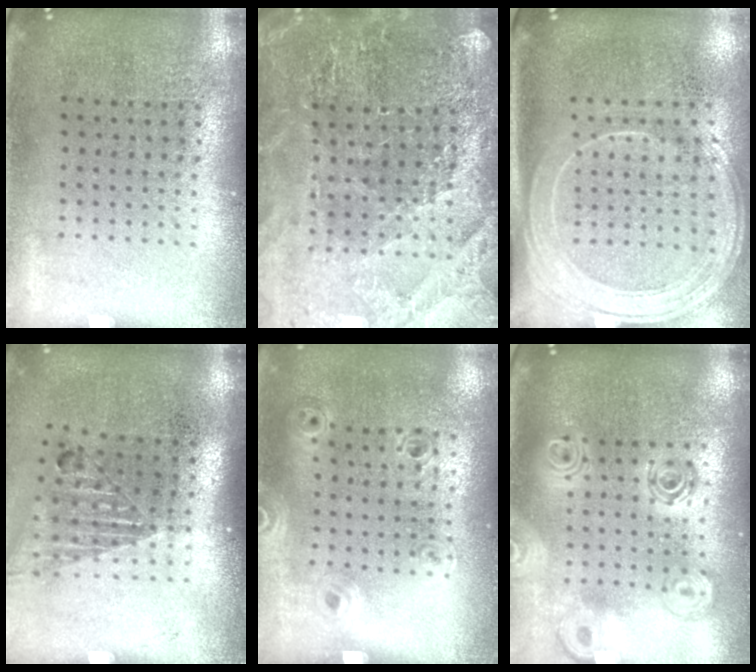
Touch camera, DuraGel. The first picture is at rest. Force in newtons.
{"total": 3.1, "press": 3.0, "slide": 0.5}
{"total": 2.0, "press": 1.7, "slide": 1.1}
{"total": 1.2, "press": 1.0, "slide": 0.6}
{"total": 0.9, "press": 0.8, "slide": 0.3}
{"total": 2.2, "press": 1.8, "slide": 1.3}